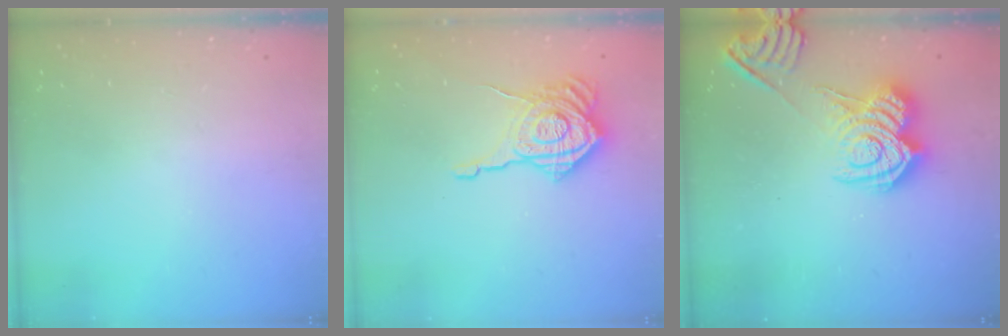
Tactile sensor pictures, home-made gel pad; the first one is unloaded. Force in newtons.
{"total": 16.7, "press": 16.6, "slide": 1.2}
{"total": 12.7, "press": 12.6, "slide": 0.7}